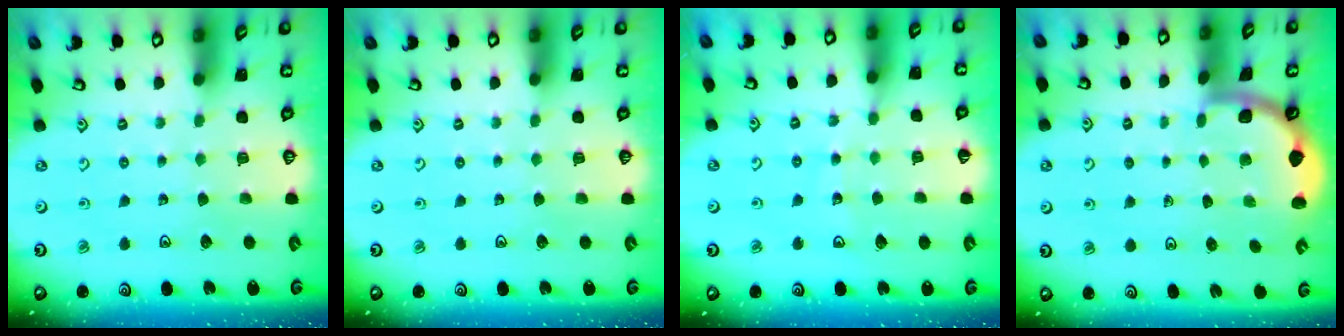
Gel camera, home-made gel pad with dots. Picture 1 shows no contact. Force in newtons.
{"total": 0.0}
{"total": 7.3, "press": 7.3, "slide": 0.8}
{"total": 1.8, "press": 1.7, "slide": 0.0}